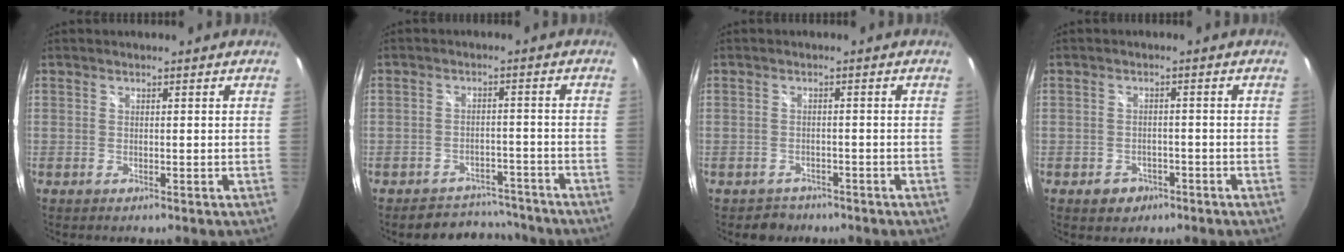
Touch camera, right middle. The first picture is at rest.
{"total": 7.7, "force": [-7.0, 3.3, 0.2], "torque": [-0.011, 0.027, -0.091]}
{"total": 3.3, "force": [-2.4, 2.2, 0.0], "torque": [-0.010, 0.003, -0.035]}
{"total": 3.8, "force": [-2.2, 3.0, 1.0], "torque": [-0.029, 0.002, -0.028]}